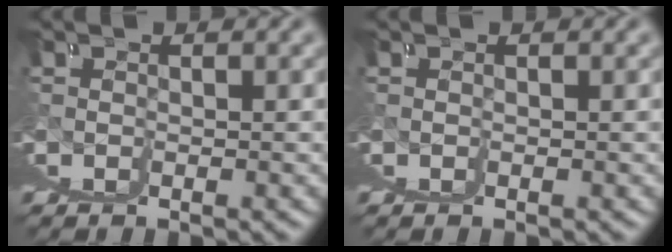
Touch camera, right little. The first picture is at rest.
{"total": 0.0}